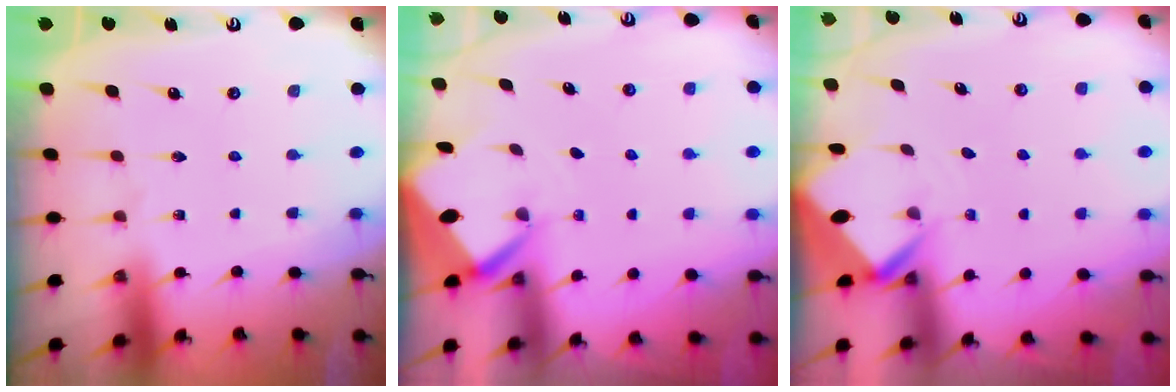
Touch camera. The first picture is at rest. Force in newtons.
{"total": 3.0, "press": 3.0, "slide": 0.2}
{"total": 3.1, "press": 3.1, "slide": 0.2}